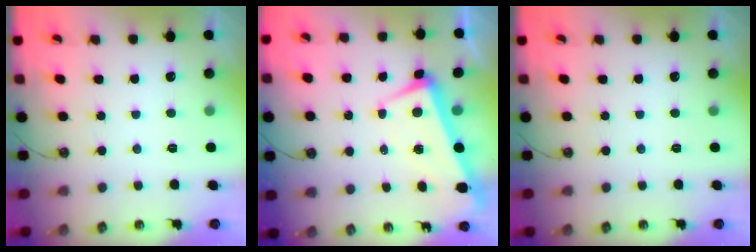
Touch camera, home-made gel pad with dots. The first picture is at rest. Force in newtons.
{"total": 0.9, "press": 0.0, "slide": 0.9}
{"total": 0.0}